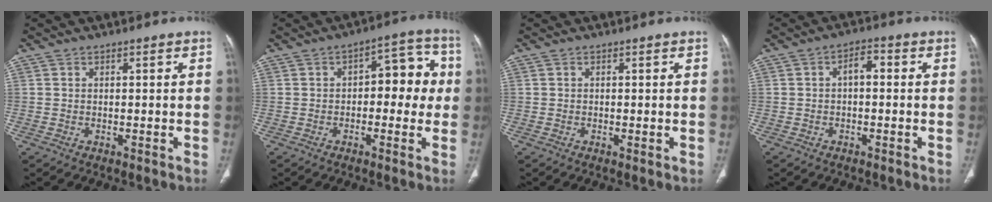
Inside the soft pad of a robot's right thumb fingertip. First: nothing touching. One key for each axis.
{"total": 10.3, "fx": 0.4, "fy": 5.6, "fz": 8.6, "tx": -0.062, "ty": 0.034, "tz": 0.000}
{"total": 0.6, "fx": -0.1, "fy": 0.1, "fz": 0.5, "tx": -0.015, "ty": -0.003, "tz": -0.002}
{"total": 3.4, "fx": 0.0, "fy": 1.9, "fz": 2.8, "tx": -0.033, "ty": 0.014, "tz": -0.006}